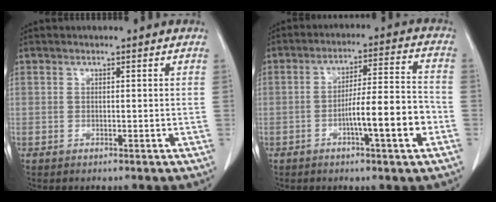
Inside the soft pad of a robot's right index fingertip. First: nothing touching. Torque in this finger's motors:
{"motor_torque": [1.28, -0.36, 0.28, 0.09]}